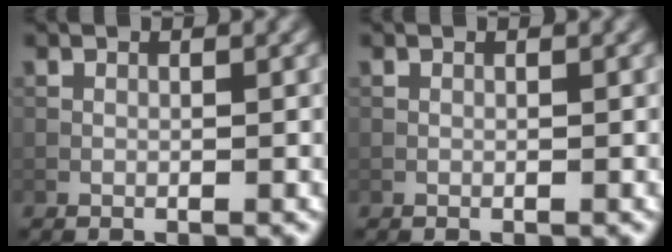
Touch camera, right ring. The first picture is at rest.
{"total": 0.0}